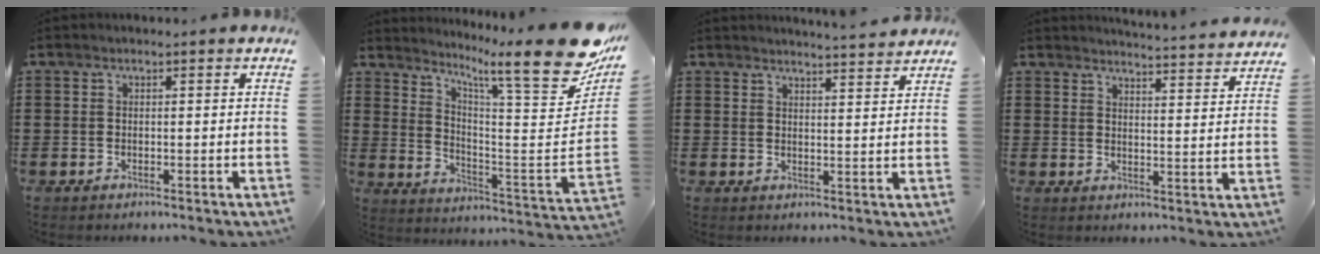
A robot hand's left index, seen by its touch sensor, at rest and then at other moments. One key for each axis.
{"total": 13.4, "fx": 9.8, "fy": 0.7, "fz": 9.2, "tx": -0.160, "ty": -0.087, "tz": 0.150}
{"total": 3.1, "fx": 3.1, "fy": -0.5, "fz": 0.3, "tx": -0.015, "ty": -0.016, "tz": 0.056}
{"total": 3.8, "fx": 3.8, "fy": -0.7, "fz": 0.2, "tx": -0.010, "ty": -0.033, "tz": 0.062}